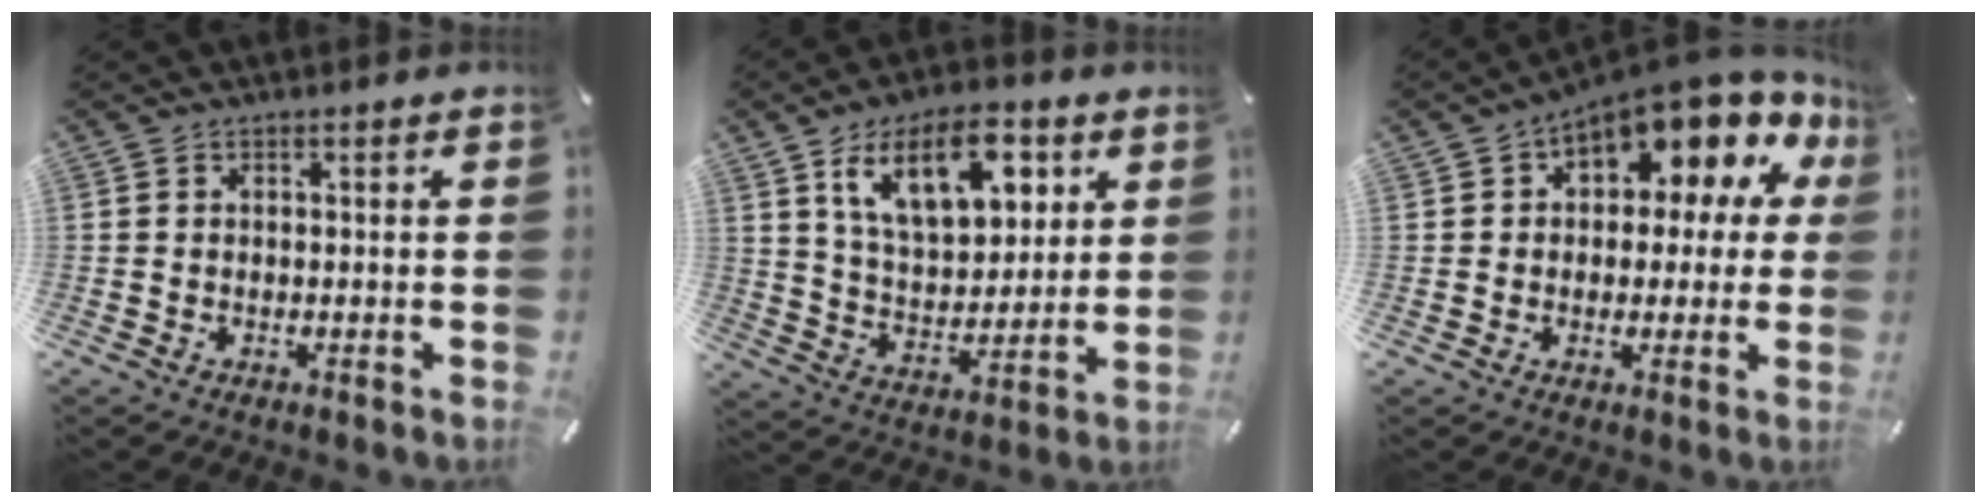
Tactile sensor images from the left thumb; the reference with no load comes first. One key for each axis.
{"total": 16.8, "fx": 8.4, "fy": 9.1, "fz": 11.4, "tx": -0.193, "ty": -0.013, "tz": 0.147}
{"total": 10.6, "fx": 6.6, "fy": 5.3, "fz": 6.4, "tx": -0.080, "ty": -0.064, "tz": 0.112}